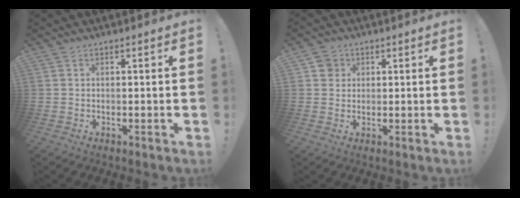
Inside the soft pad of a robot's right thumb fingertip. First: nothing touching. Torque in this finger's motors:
{"motor_torque": [0.15, 0.06, 0.36, -0.19, -0.04]}